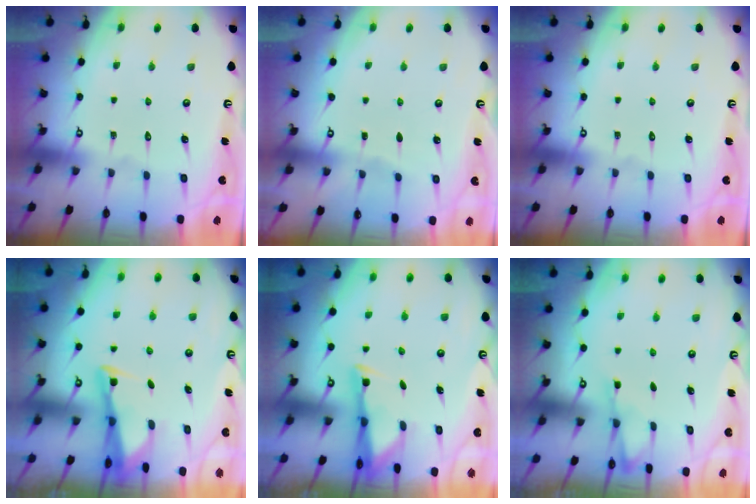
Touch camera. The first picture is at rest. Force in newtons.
{"total": 2.2, "press": 2.2, "slide": 0.3}
{"total": 0.0}
{"total": 2.7, "press": 2.7, "slide": 0.3}
{"total": 2.8, "press": 2.8, "slide": 0.4}
{"total": 2.4, "press": 2.3, "slide": 0.5}